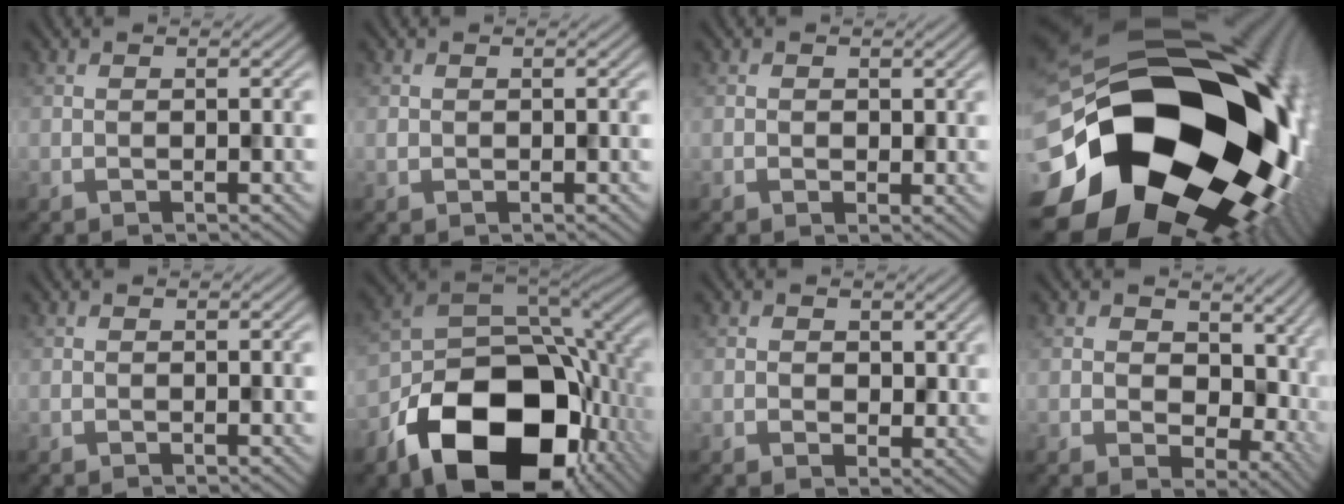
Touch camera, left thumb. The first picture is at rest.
{"total": 0.6, "force": [0.1, 0.6, 0.1], "torque": [-0.002, -0.003, 0.002]}
{"total": 1.1, "force": [0.2, 1.1, 0.4], "torque": [-0.007, -0.007, 0.001]}
{"total": 24.2, "force": [-5.8, 18.5, 14.5], "torque": [-0.246, -0.088, -0.097]}
{"total": 0.0}
{"total": 19.9, "force": [-9.1, 12.5, 12.5], "torque": [-0.239, -0.059, -0.143]}
{"total": 2.5, "force": [0.6, 2.1, 1.1], "torque": [-0.028, -0.008, 0.003]}
{"total": 10.7, "force": [1.1, 7.6, 7.3], "torque": [-0.124, -0.030, 0.026]}